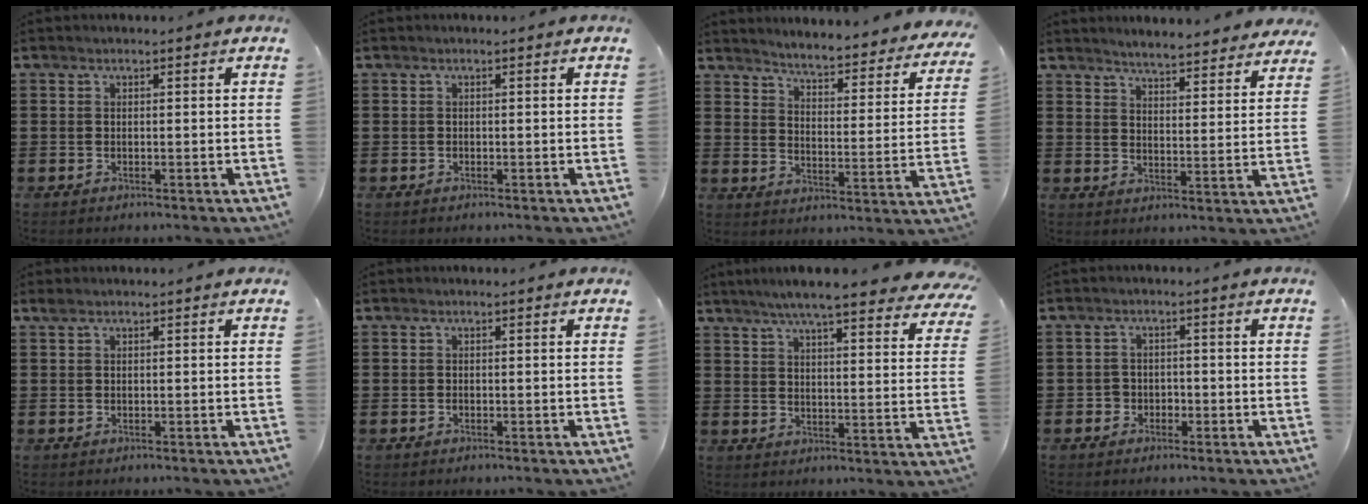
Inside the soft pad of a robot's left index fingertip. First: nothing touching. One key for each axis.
{"total": 0.0}
{"total": 4.0, "fx": 4.0, "fy": -0.6, "fz": 0.6, "tx": -0.035, "ty": -0.043, "tz": 0.060}
{"total": 4.1, "fx": 4.0, "fy": -0.3, "fz": 0.2, "tx": -0.025, "ty": -0.026, "tz": 0.069}
{"total": 0.6, "fx": 0.4, "fy": 0.2, "fz": 0.4, "tx": -0.009, "ty": 0.002, "tz": 0.007}
{"total": 0.0}
{"total": 7.2, "fx": 6.3, "fy": 0.1, "fz": 3.6, "tx": -0.086, "ty": -0.029, "tz": 0.105}
{"total": 1.9, "fx": -1.0, "fy": 1.6, "fz": 0.2, "tx": -0.011, "ty": 0.003, "tz": -0.023}